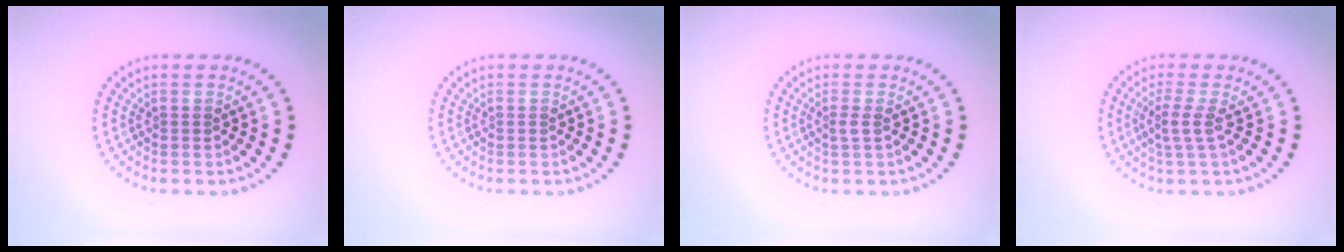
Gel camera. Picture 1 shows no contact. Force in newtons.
{"total": 0.0}
{"total": 0.9, "press": 0.6, "slide": 0.7}
{"total": 2.1, "press": 1.5, "slide": 1.4}